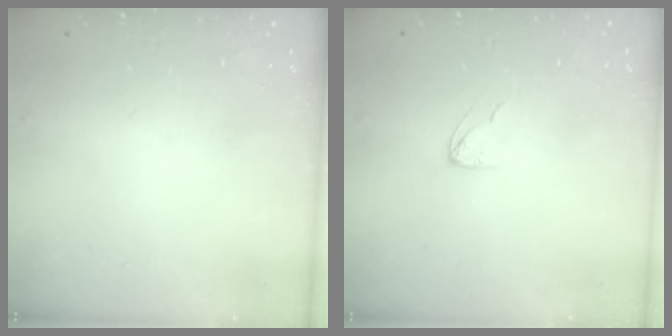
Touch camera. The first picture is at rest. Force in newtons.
{"total": 2.9, "press": 2.9, "slide": 0.3}